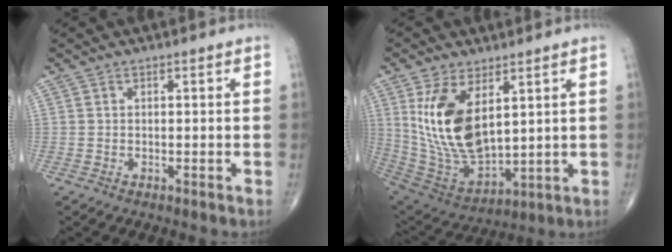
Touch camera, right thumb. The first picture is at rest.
{"total": 16.7, "force": [5.0, 8.5, 13.5], "torque": [-0.245, -0.026, 0.119]}